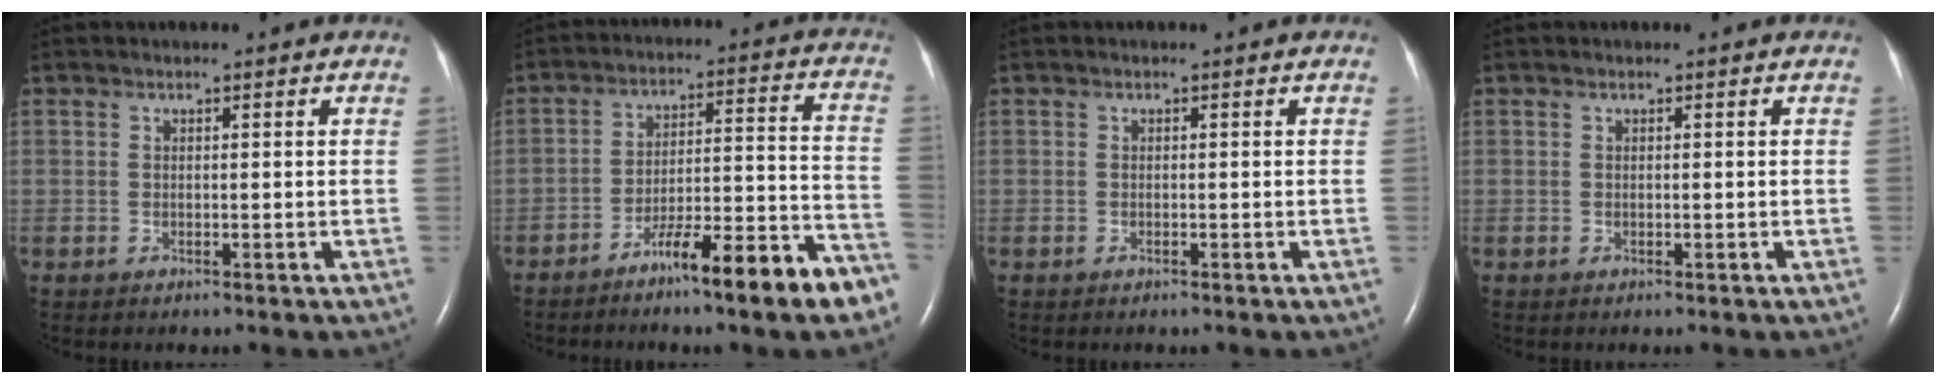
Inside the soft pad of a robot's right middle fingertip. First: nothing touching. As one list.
[{"total": 13.3, "force": [-9.0, 0.8, 9.7], "torque": [-0.139, 0.023, -0.140]}, {"total": 0.0}, {"total": 0.0}]